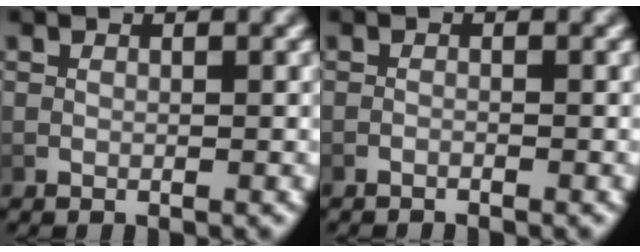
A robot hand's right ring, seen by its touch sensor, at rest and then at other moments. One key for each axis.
{"total": 1.1, "fx": -1.1, "fy": 0.1, "fz": 0.0, "tx": -0.006, "ty": -0.002, "tz": -0.018}